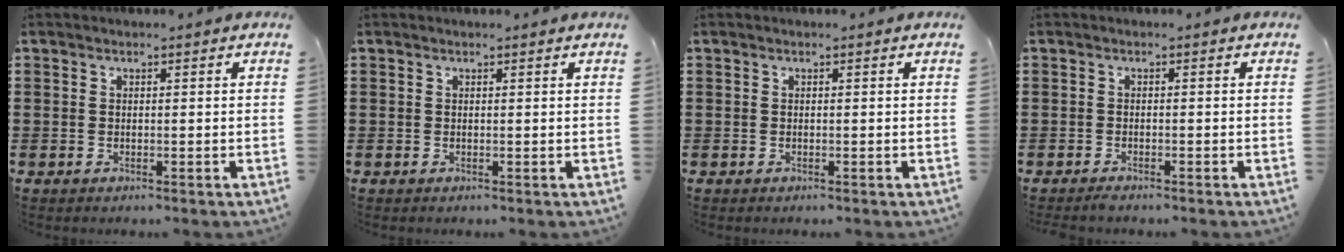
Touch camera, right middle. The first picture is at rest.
{"total": 0.0}
{"total": 0.0}
{"total": 0.8, "force": [-0.8, 0.0, 0.2], "torque": [-0.007, -0.002, -0.015]}